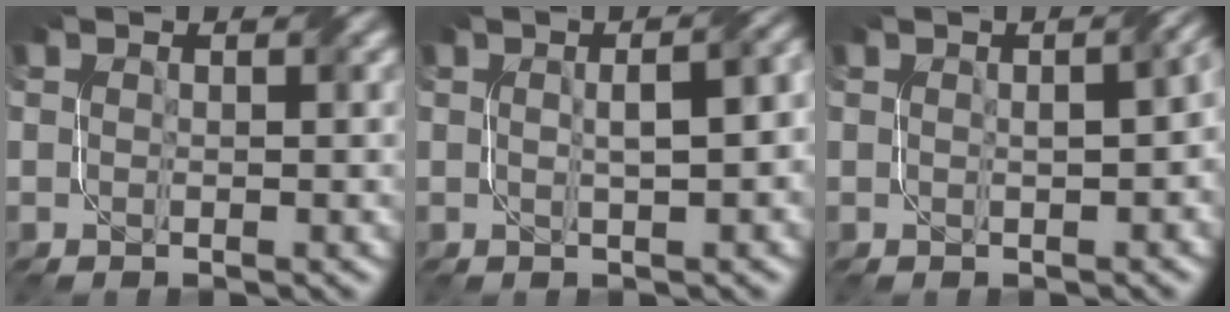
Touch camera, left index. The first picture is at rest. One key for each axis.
{"total": 5.8, "fx": 0.8, "fy": 2.1, "fz": 5.3, "tx": -0.046, "ty": 0.026, "tz": 0.005}
{"total": 3.7, "fx": 0.2, "fy": 1.4, "fz": 3.4, "tx": -0.035, "ty": 0.006, "tz": 0.014}